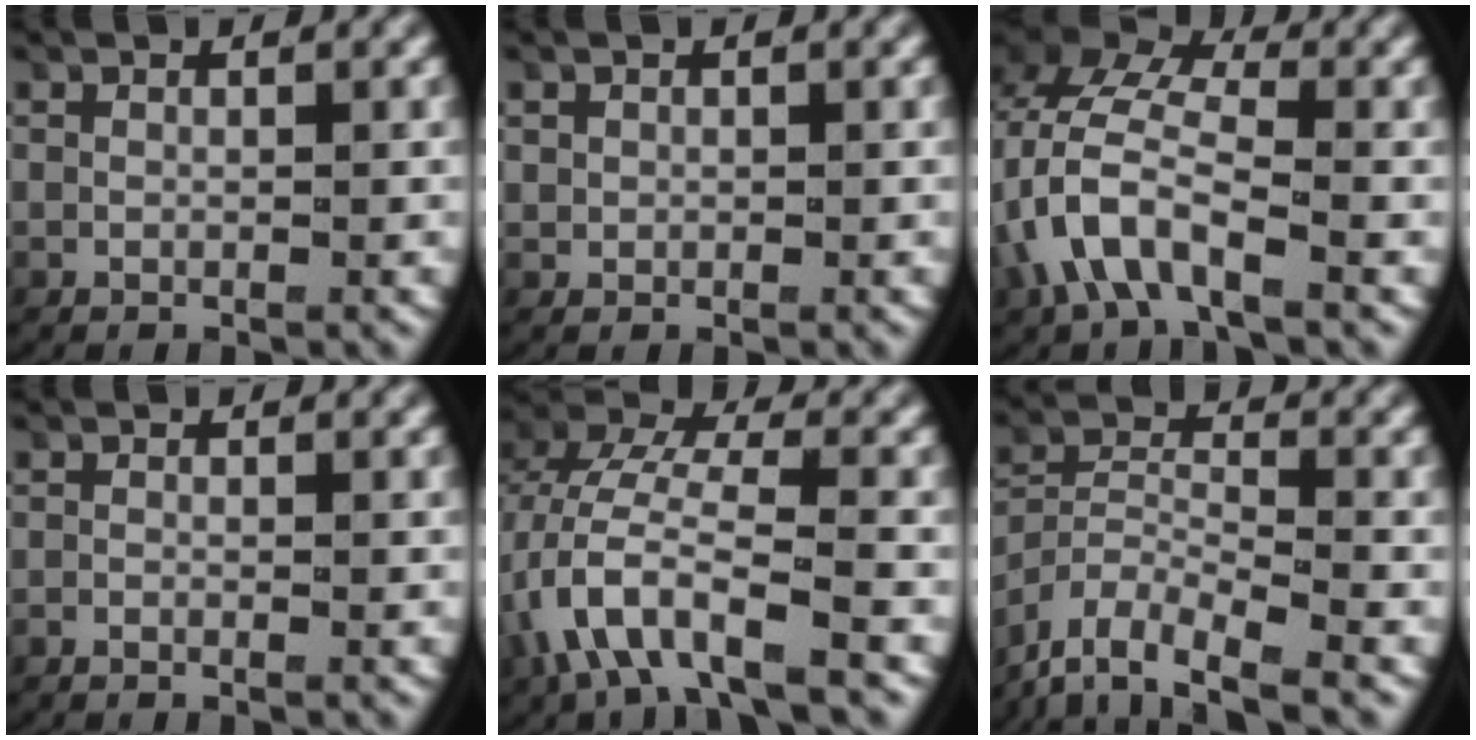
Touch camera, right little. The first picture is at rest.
{"total": 0.9, "force": [0.2, 0.8, 0.3], "torque": [-0.014, -0.005, 0.006]}
{"total": 8.7, "force": [0.8, 6.0, 6.3], "torque": [-0.141, -0.003, 0.006]}
{"total": 0.9, "force": [-0.8, 0.4, 0.3], "torque": [-0.011, -0.003, -0.016]}
{"total": 6.3, "force": [-0.9, 3.5, 5.1], "torque": [-0.130, -0.014, -0.009]}
{"total": 8.6, "force": [-5.6, 5.2, 4.0], "torque": [-0.095, -0.037, -0.090]}